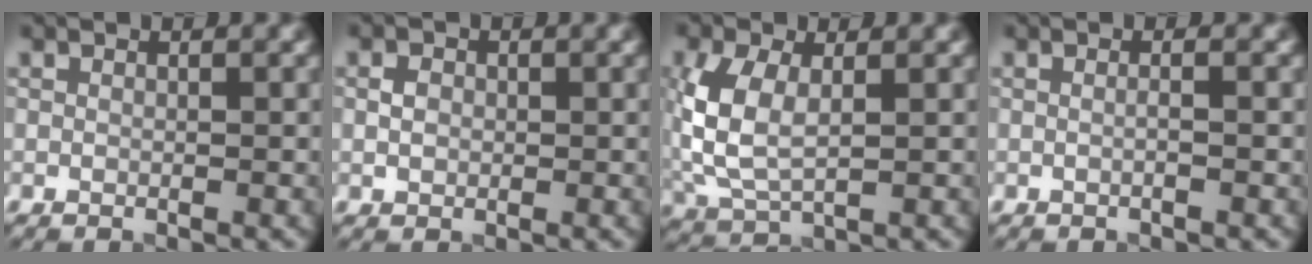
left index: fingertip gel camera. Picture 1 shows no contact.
{"total": 1.4, "force": [0.1, 1.2, 0.8], "torque": [-0.017, 0.002, -0.001]}
{"total": 5.9, "force": [0.6, 3.3, 4.8], "torque": [-0.122, 0.003, 0.012]}
{"total": 0.8, "force": [0.0, 0.1, 0.8], "torque": [-0.011, -0.005, -0.007]}